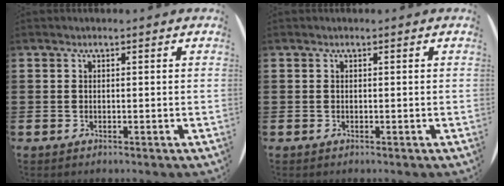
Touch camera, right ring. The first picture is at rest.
{"total": 0.0}